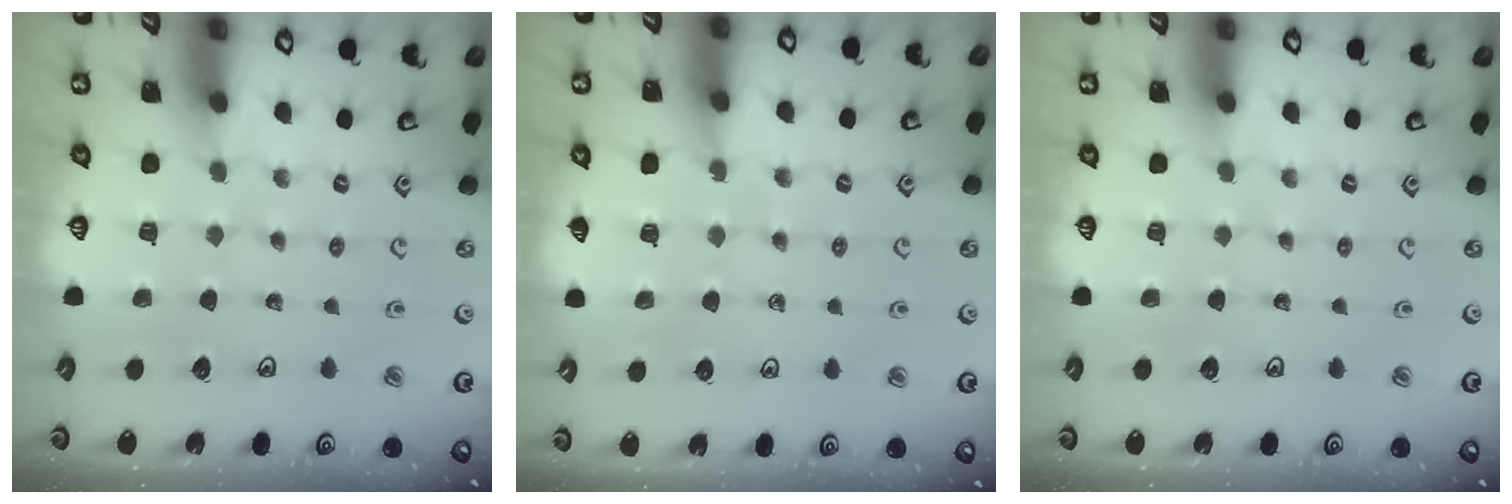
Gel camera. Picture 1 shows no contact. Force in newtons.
{"total": 5.9, "press": 5.8, "slide": 1.1}
{"total": 0.0}